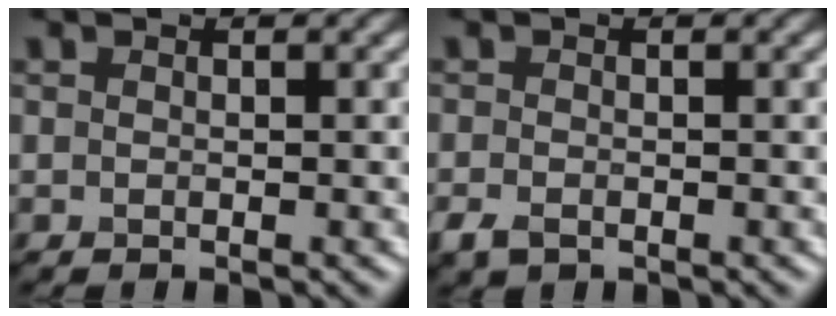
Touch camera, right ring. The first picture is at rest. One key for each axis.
{"total": 1.8, "fx": -1.0, "fy": 1.0, "fz": 1.0, "tx": -0.023, "ty": -0.006, "tz": -0.023}